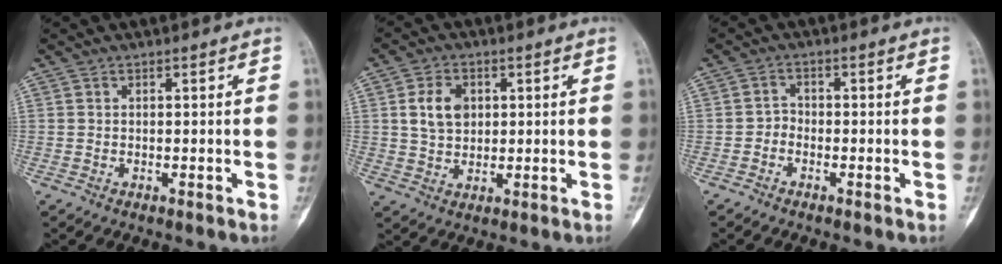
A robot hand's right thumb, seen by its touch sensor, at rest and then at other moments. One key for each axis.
{"total": 6.8, "fx": 1.6, "fy": 5.0, "fz": 4.4, "tx": -0.064, "ty": -0.005, "tz": 0.030}
{"total": 1.9, "fx": -1.0, "fy": 1.4, "fz": 0.7, "tx": -0.002, "ty": 0.010, "tz": -0.027}